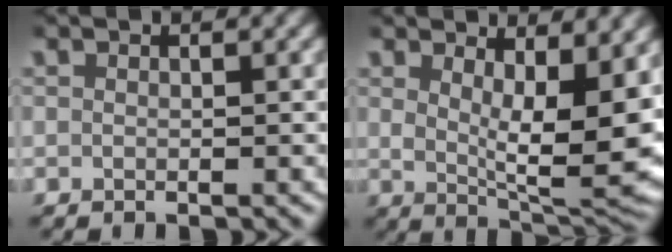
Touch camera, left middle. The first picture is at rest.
{"total": 7.9, "force": [1.9, 2.6, 7.2], "torque": [-0.097, -0.019, 0.037]}